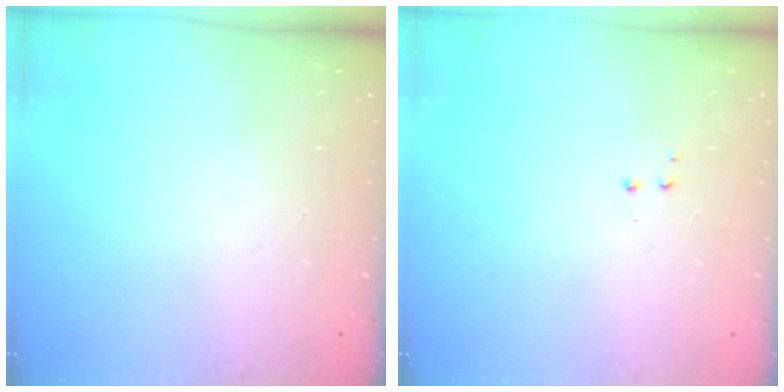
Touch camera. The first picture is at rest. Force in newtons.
{"total": 3.0, "press": 2.9, "slide": 0.7}